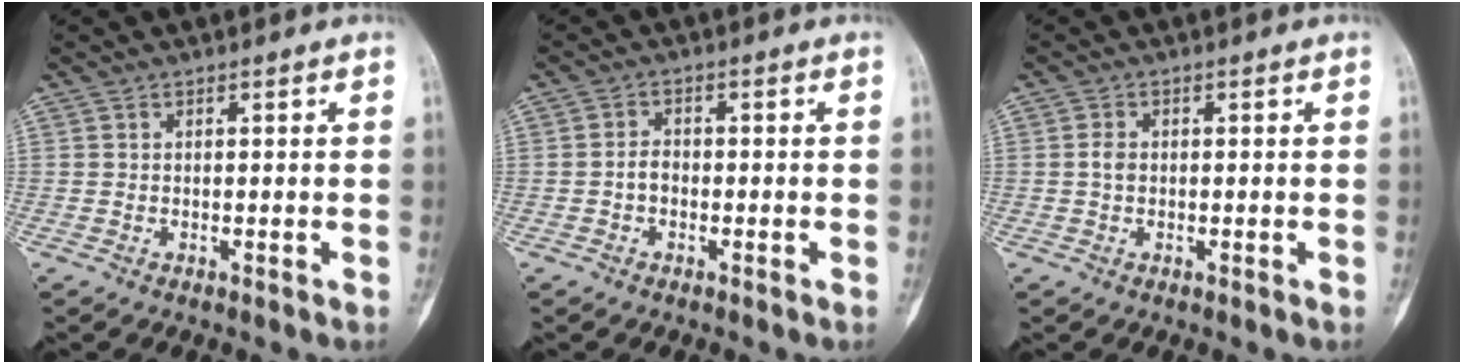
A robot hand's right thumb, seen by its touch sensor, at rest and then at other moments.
{"total": 2.2, "force": [-0.7, 1.5, 1.3], "torque": [-0.015, 0.010, -0.018]}
{"total": 1.7, "force": [0.0, 1.2, 1.2], "torque": [-0.020, 0.002, -0.004]}